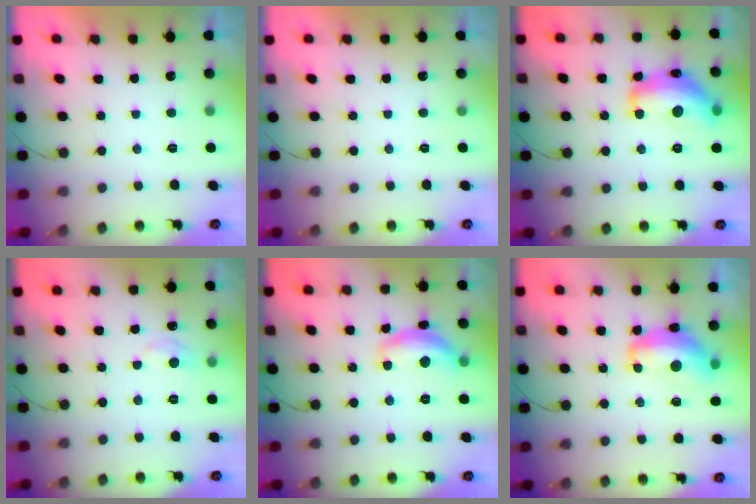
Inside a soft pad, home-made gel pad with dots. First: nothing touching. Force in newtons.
{"total": 0.0}
{"total": 16.7, "press": 16.6, "slide": 1.1}
{"total": 5.7, "press": 5.6, "slide": 0.8}
{"total": 12.7, "press": 12.7, "slide": 0.7}
{"total": 12.6, "press": 12.6, "slide": 1.3}